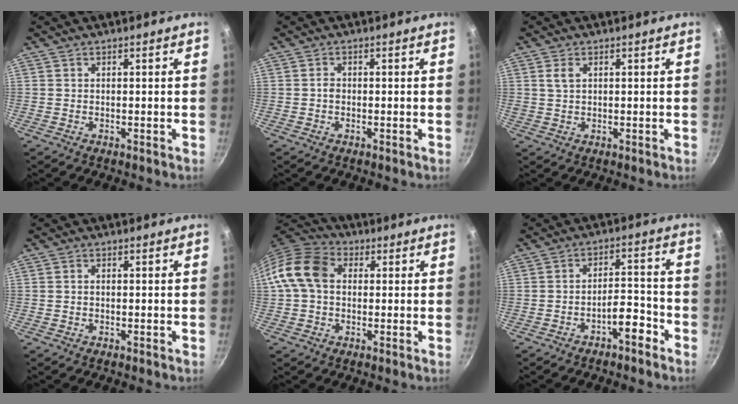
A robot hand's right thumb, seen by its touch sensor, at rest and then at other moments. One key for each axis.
{"total": 1.0, "fx": -0.3, "fy": 0.8, "fz": 0.5, "tx": -0.010, "ty": 0.005, "tz": -0.006}
{"total": 2.3, "fx": 0.9, "fy": 1.5, "fz": 1.6, "tx": -0.024, "ty": 0.000, "tz": 0.017}
{"total": 0.7, "fx": -0.1, "fy": 0.5, "fz": 0.5, "tx": -0.009, "ty": 0.005, "tz": -0.002}
{"total": 10.6, "fx": 1.2, "fy": 7.9, "fz": 6.9, "tx": -0.110, "ty": 0.024, "tz": 0.003}
{"total": 5.6, "fx": -3.7, "fy": 1.9, "fz": 3.7, "tx": -0.040, "ty": 0.045, "tz": -0.054}